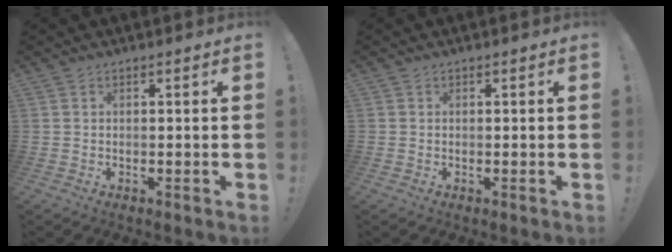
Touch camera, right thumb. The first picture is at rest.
{"total": 0.5, "force": [0.1, 0.4, -0.4], "torque": [0.008, 0.003, 0.001]}